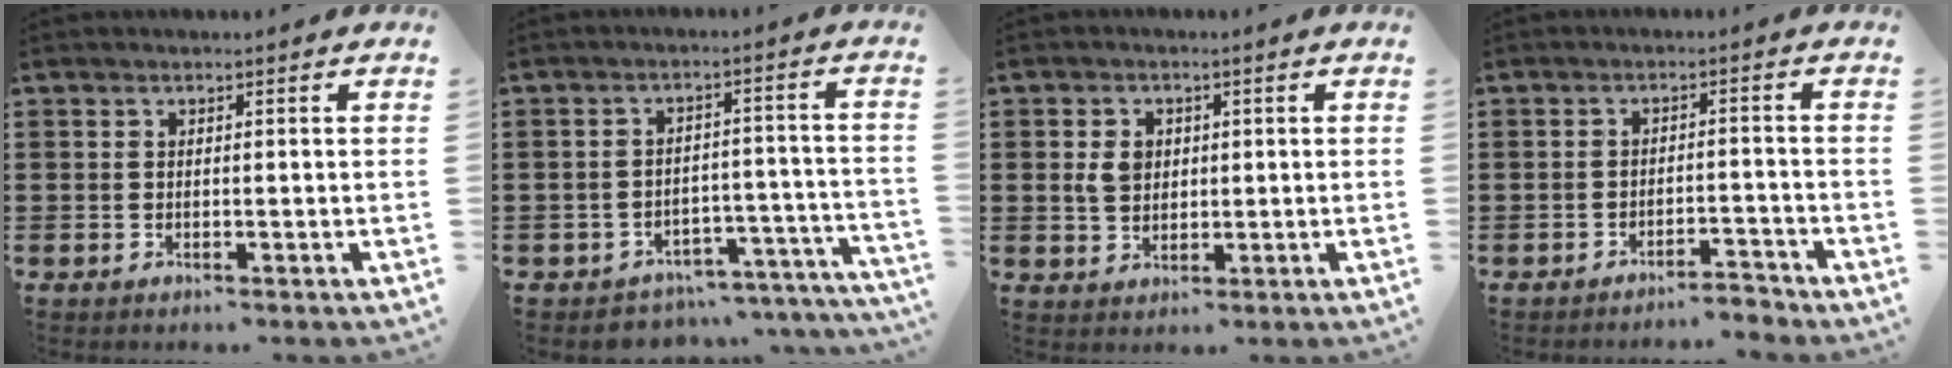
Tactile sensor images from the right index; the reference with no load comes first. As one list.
[{"total": 3.8, "force": [-3.6, 0.9, 0.6], "torque": [-0.018, 0.002, -0.077]}, {"total": 3.5, "force": [0.4, 2.5, 2.3], "torque": [-0.060, 0.006, 0.003]}, {"total": 3.5, "force": [-3.4, -0.2, 0.8], "torque": [-0.016, -0.001, -0.071]}]